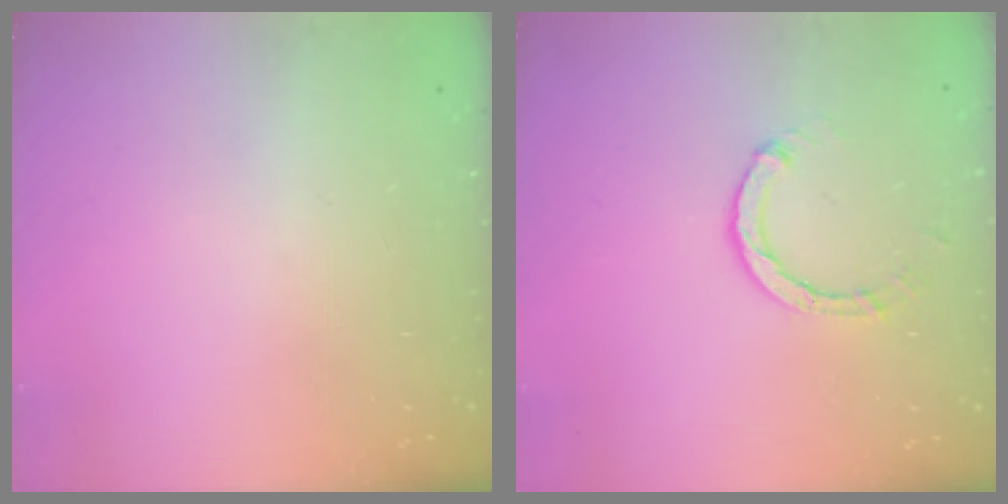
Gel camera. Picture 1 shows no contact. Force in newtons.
{"total": 3.0, "press": 3.0, "slide": 0.3}